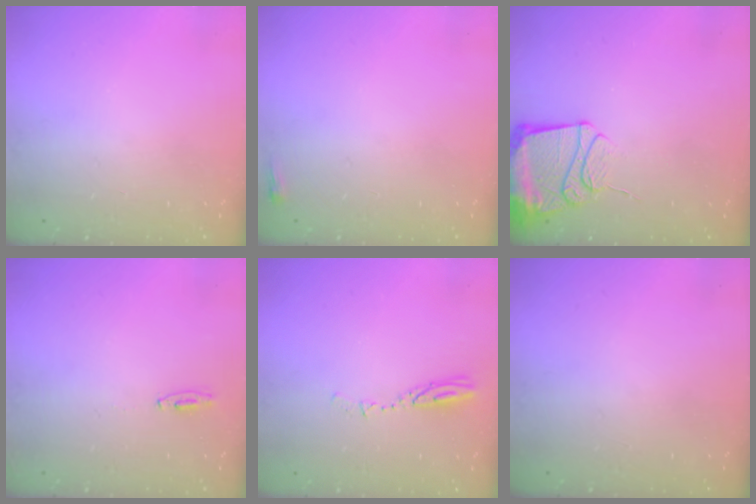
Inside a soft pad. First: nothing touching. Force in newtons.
{"total": 2.0, "press": 2.0, "slide": 0.5}
{"total": 12.8, "press": 12.8, "slide": 1.1}
{"total": 15.9, "press": 4.3, "slide": 15.3}
{"total": 3.4, "press": 3.4, "slide": 0.2}
{"total": 0.0}